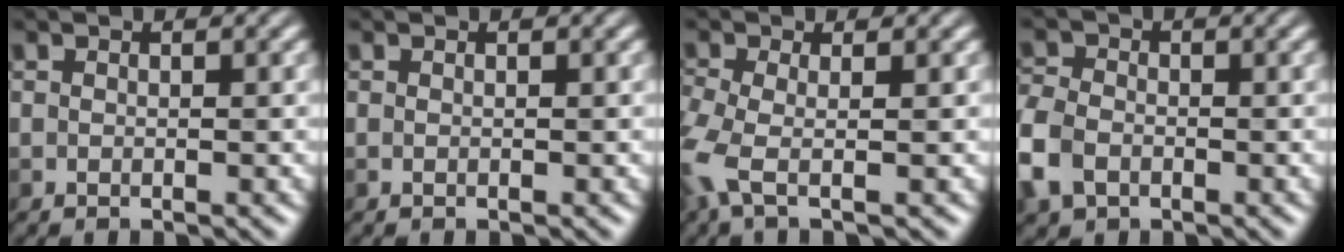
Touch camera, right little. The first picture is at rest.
{"total": 0.0}
{"total": 4.0, "force": [-1.2, 1.7, 3.4], "torque": [-0.101, 0.003, -0.031]}
{"total": 5.5, "force": [-2.5, 3.8, 3.2], "torque": [-0.092, -0.005, -0.058]}